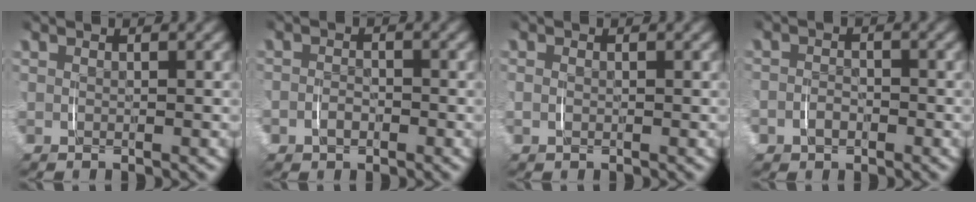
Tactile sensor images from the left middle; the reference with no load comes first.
{"total": 2.1, "force": [-0.9, 1.8, 0.5], "torque": [-0.016, -0.001, -0.020]}
{"total": 0.7, "force": [-0.2, 0.5, 0.4], "torque": [-0.010, -0.003, -0.002]}
{"total": 2.8, "force": [-1.2, 2.4, 0.6], "torque": [-0.021, -0.005, -0.025]}